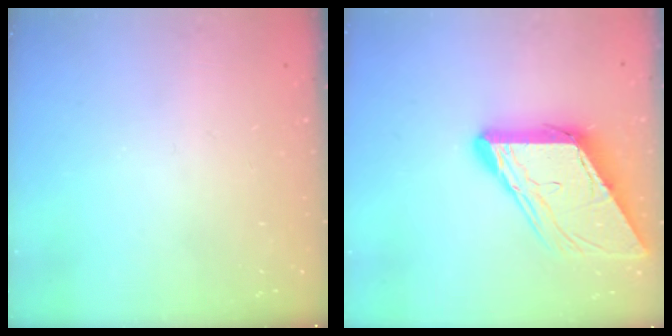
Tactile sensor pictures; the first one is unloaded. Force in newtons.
{"total": 12.0, "press": 12.0, "slide": 1.2}